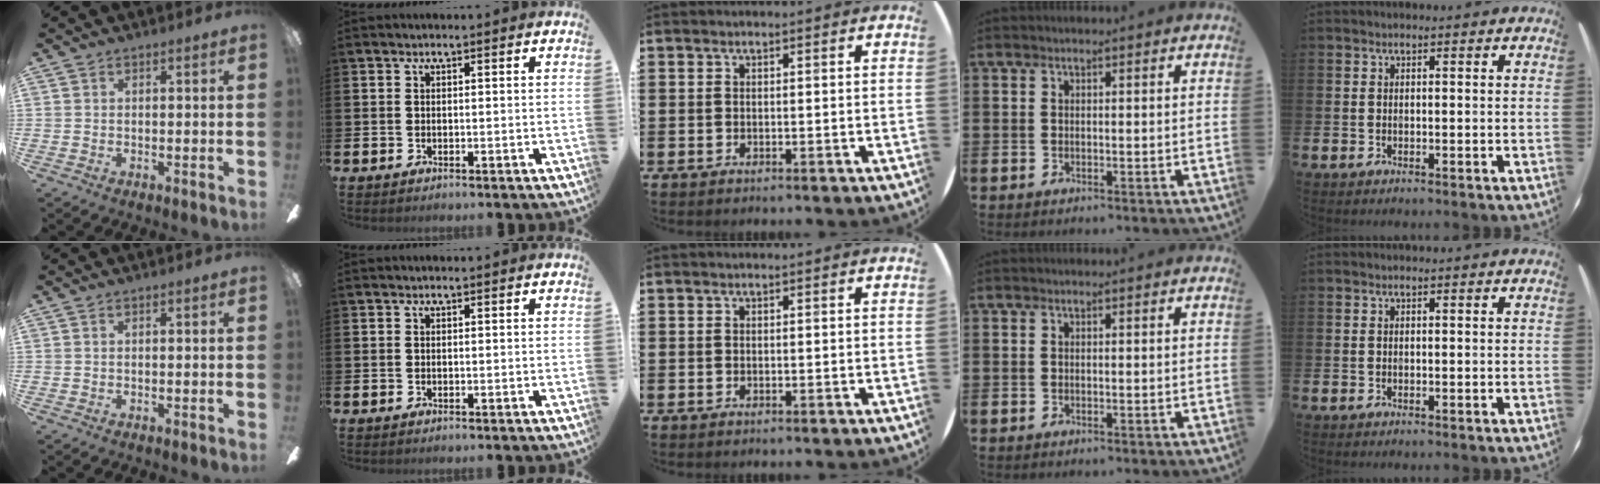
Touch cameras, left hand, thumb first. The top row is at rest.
{}